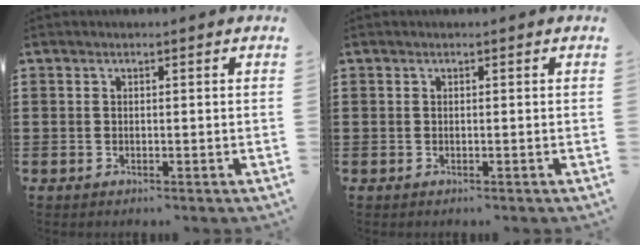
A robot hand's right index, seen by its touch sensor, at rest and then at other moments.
{"total": 0.0}